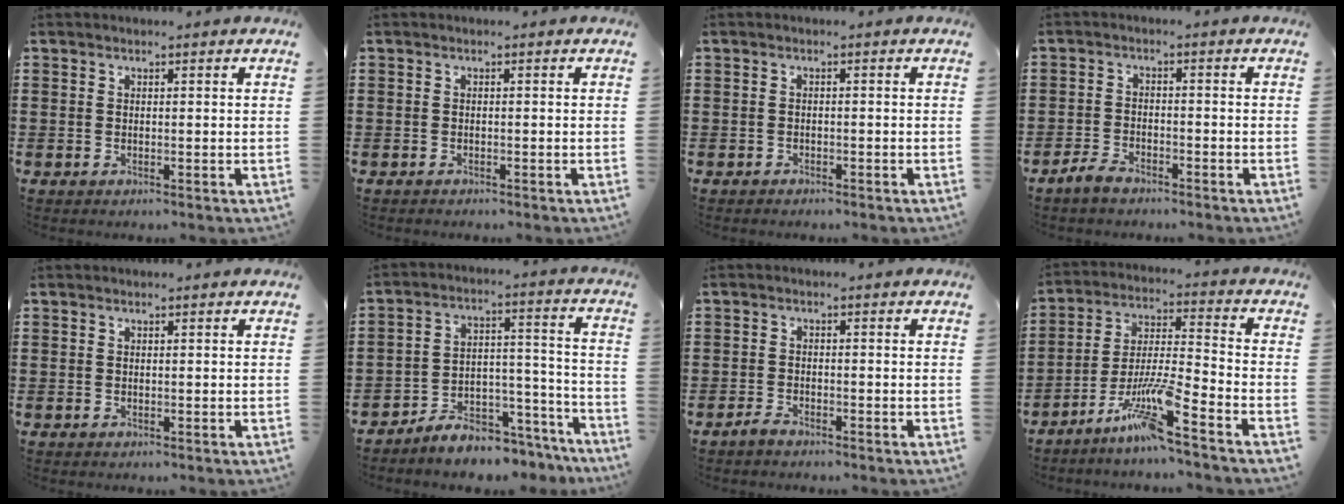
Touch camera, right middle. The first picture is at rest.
{"total": 0.6, "force": [-0.5, 0.1, 0.0], "torque": [-0.001, 0.001, -0.012]}
{"total": 0.9, "force": [-0.9, 0.3, 0.0], "torque": [-0.003, 0.002, -0.020]}
{"total": 2.9, "force": [-2.5, 0.9, 1.1], "torque": [-0.035, 0.004, -0.055]}
{"total": 0.0}
{"total": 6.4, "force": [-6.1, 1.5, 1.1], "torque": [-0.014, 0.017, -0.117]}
{"total": 1.7, "force": [-1.5, 0.5, 0.7], "torque": [-0.023, -0.001, -0.033]}
{"total": 10.2, "force": [-7.3, -0.1, 7.1], "torque": [-0.153, -0.014, -0.149]}